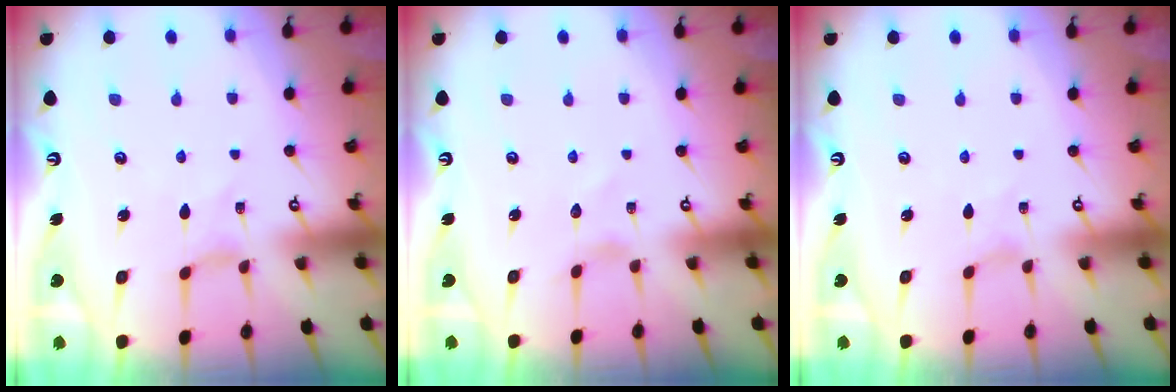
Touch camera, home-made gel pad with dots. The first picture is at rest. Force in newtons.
{"total": 0.0}
{"total": 0.0}